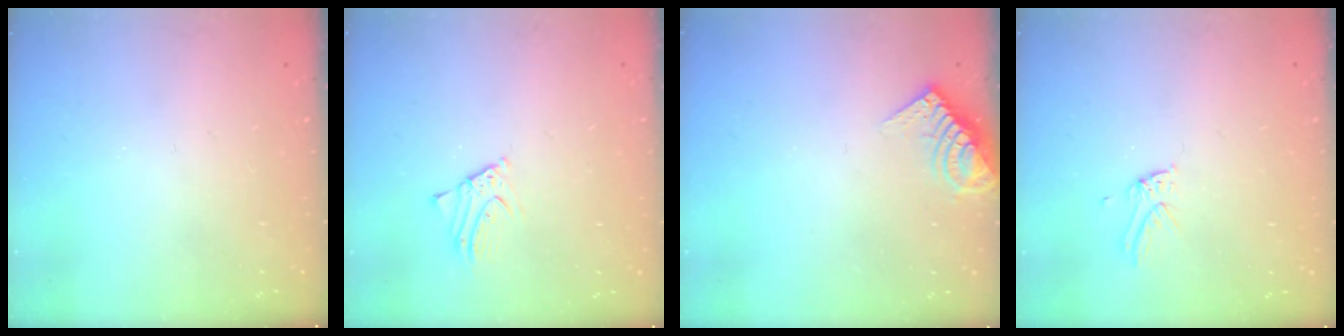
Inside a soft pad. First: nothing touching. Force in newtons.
{"total": 2.4, "press": 2.4, "slide": 0.1}
{"total": 7.4, "press": 7.4, "slide": 0.7}
{"total": 4.0, "press": 4.0, "slide": 0.2}